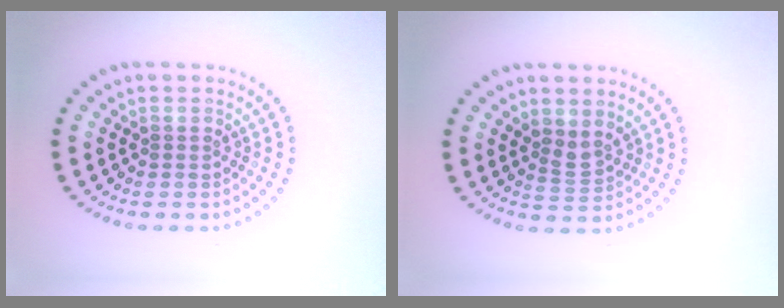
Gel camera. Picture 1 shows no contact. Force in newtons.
{"total": 1.9, "press": 1.4, "slide": 1.2}